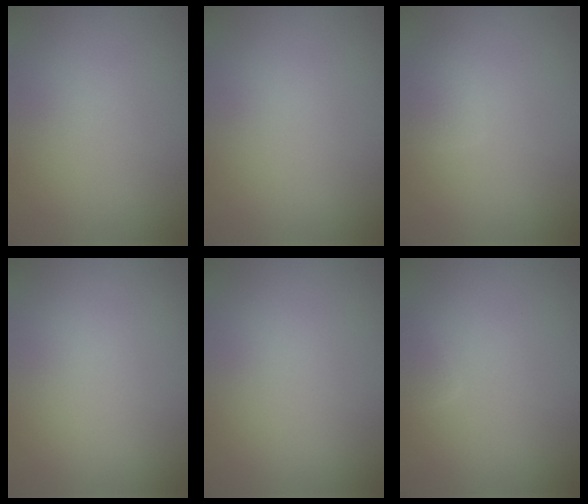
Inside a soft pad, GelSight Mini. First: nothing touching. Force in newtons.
{"total": 0.0}
{"total": 1.4, "press": 1.4, "slide": 0.1}
{"total": 0.0}
{"total": 0.0}
{"total": 1.0, "press": 1.0, "slide": 0.1}